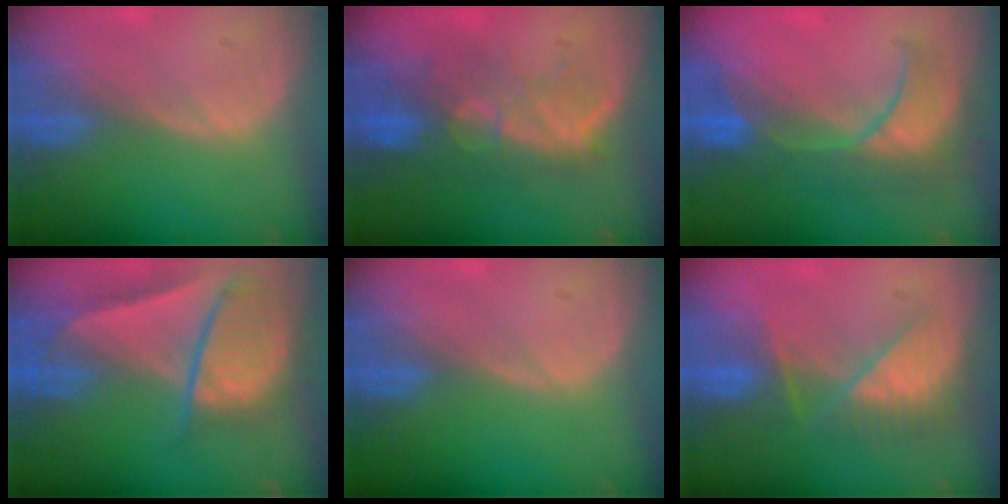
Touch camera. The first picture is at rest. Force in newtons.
{"total": 10.1, "press": 8.6, "slide": 5.4}
{"total": 8.2, "press": 8.2, "slide": 0.8}
{"total": 9.3, "press": 8.0, "slide": 4.7}
{"total": 0.0}
{"total": 8.0, "press": 7.1, "slide": 3.6}